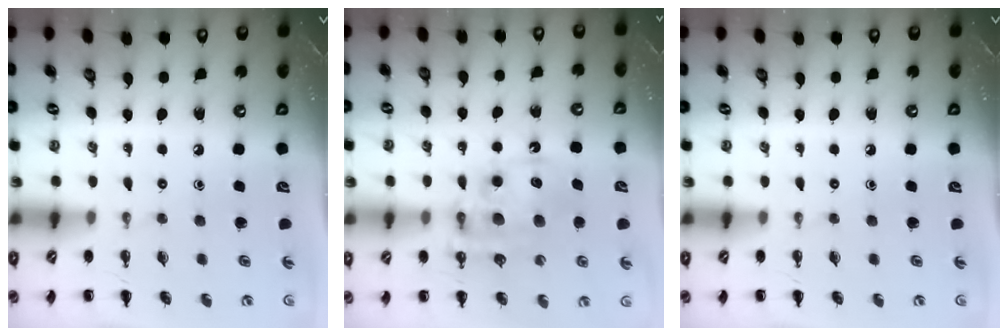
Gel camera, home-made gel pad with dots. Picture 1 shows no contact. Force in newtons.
{"total": 12.3, "press": 12.0, "slide": 2.8}
{"total": 0.0}